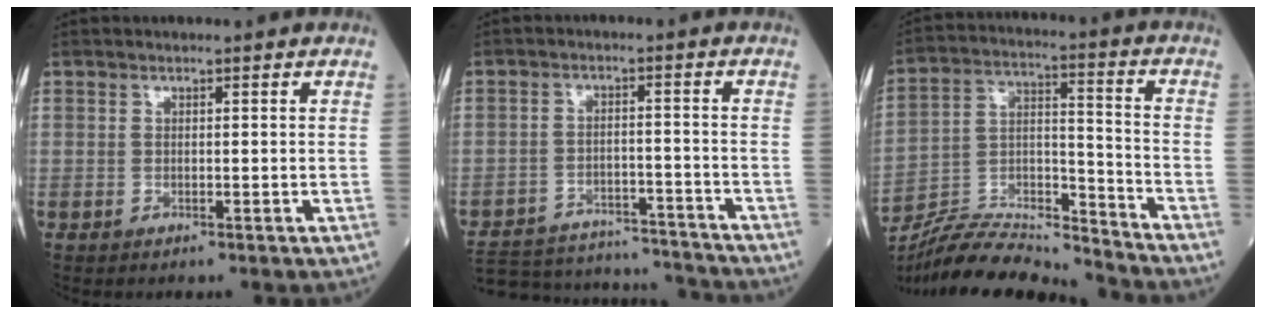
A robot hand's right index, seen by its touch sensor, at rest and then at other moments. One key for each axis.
{"total": 19.7, "fx": -18.7, "fy": 3.3, "fz": 5.2, "tx": -0.118, "ty": -0.004, "tz": -0.264}
{"total": 16.7, "fx": -16.3, "fy": 0.8, "fz": 3.7, "tx": -0.065, "ty": 0.027, "tz": -0.282}